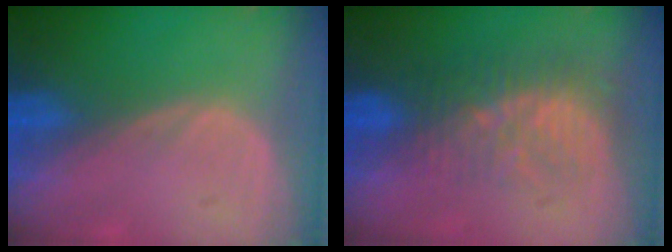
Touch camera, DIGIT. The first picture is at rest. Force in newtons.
{"total": 8.8, "press": 7.5, "slide": 4.7}